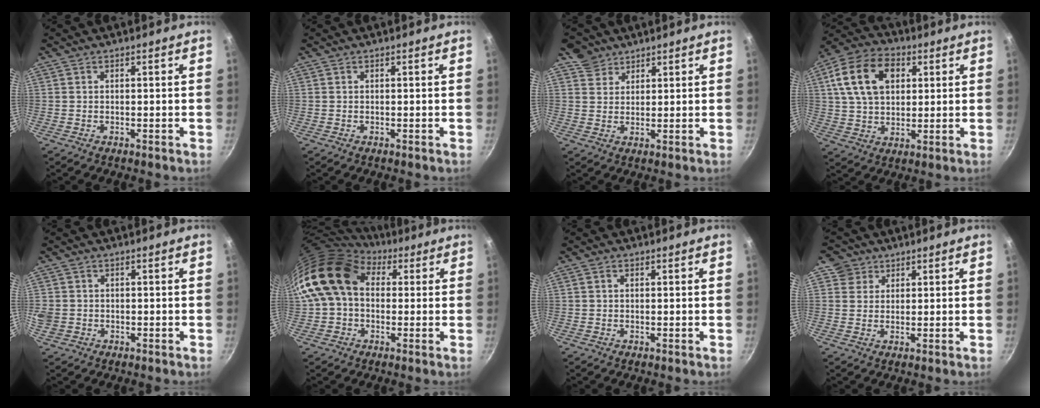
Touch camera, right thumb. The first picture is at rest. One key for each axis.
{"total": 0.0}
{"total": 4.2, "fx": 3.0, "fy": 3.0, "fz": 0.2, "tx": 0.024, "ty": -0.004, "tz": 0.051}
{"total": 15.2, "fx": 4.6, "fy": 10.4, "fz": 10.2, "tx": -0.167, "ty": 0.007, "tz": 0.070}
{"total": 4.7, "fx": -0.4, "fy": 4.3, "fz": 1.9, "tx": -0.046, "ty": 0.004, "tz": -0.005}
{"total": 14.5, "fx": 2.8, "fy": 10.9, "fz": 9.0, "tx": -0.143, "ty": 0.024, "tz": 0.033}
{"total": 0.9, "fx": 0.1, "fy": 0.7, "fz": 0.5, "tx": -0.010, "ty": 0.006, "tz": 0.002}
{"total": 3.8, "fx": 1.8, "fy": 3.4, "fz": 0.2, "tx": 0.034, "ty": 0.004, "tz": 0.025}